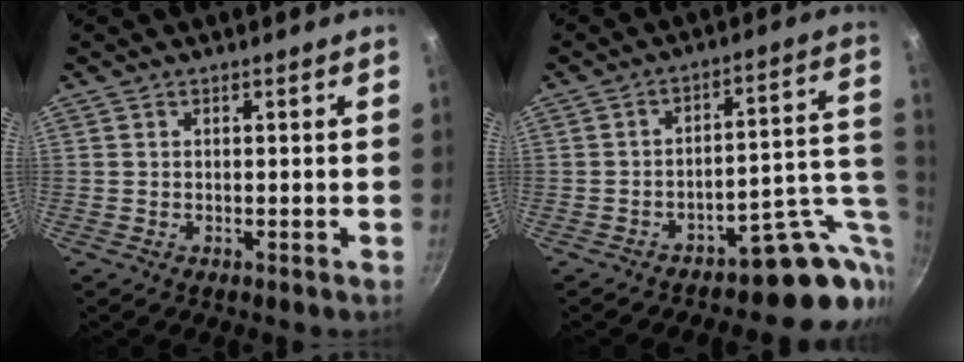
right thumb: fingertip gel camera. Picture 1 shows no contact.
{"total": 15.9, "force": [-8.1, 6.6, 12.0], "torque": [-0.073, 0.107, -0.105]}